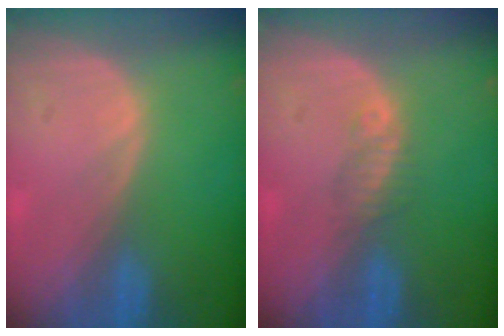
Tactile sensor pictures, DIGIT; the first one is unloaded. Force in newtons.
{"total": 1.8, "press": 1.6, "slide": 0.8}